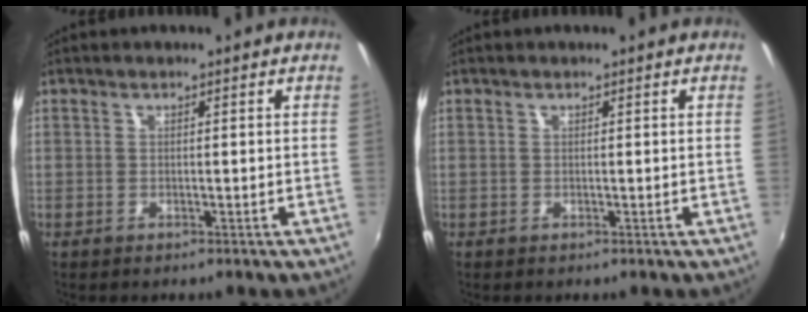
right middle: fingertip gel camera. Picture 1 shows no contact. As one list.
[{"total": 0.0}]